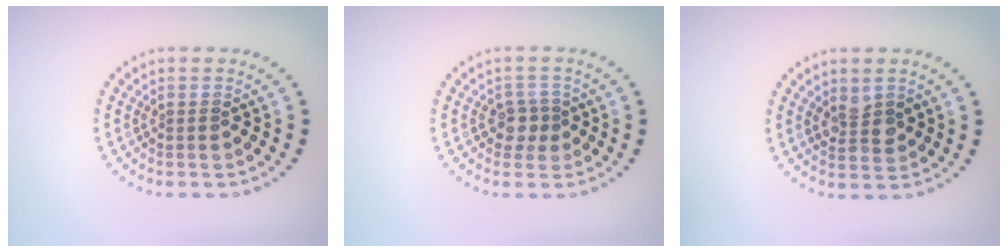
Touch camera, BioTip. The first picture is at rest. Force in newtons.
{"total": 1.9, "press": 1.6, "slide": 0.9}
{"total": 2.2, "press": 2.1, "slide": 0.4}